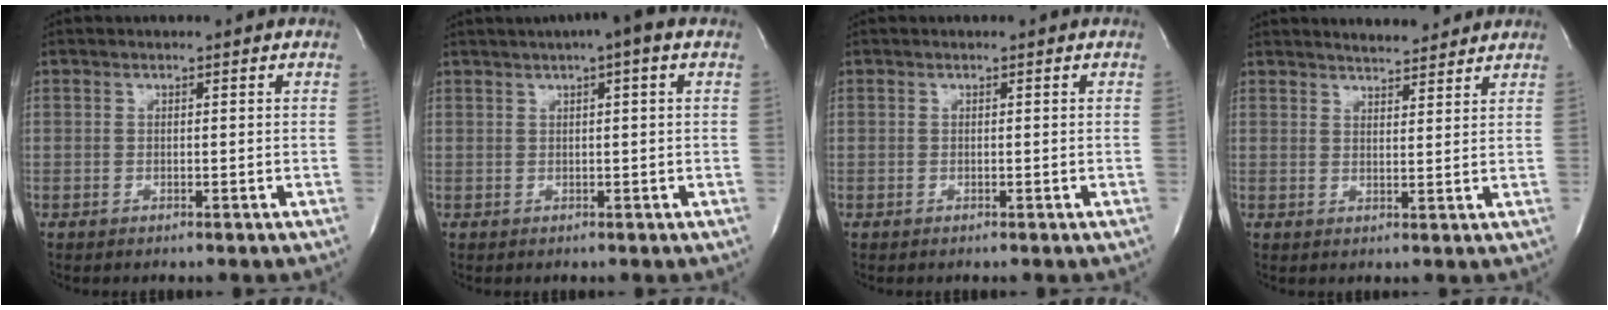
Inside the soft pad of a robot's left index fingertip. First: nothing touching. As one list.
[{"total": 5.4, "force": [3.0, 0.3, 4.4], "torque": [-0.070, 0.023, 0.043]}, {"total": 0.0}, {"total": 6.1, "force": [5.7, 1.1, 1.7], "torque": [-0.032, 0.005, 0.079]}]